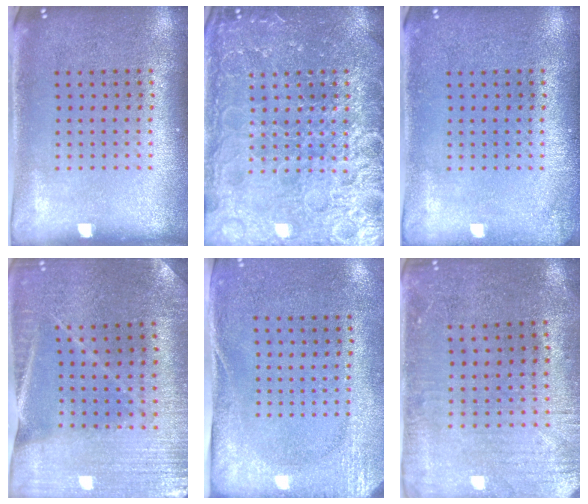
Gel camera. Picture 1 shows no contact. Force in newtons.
{"total": 7.0, "press": 7.0, "slide": 1.0}
{"total": 0.9, "press": 0.9, "slide": 0.1}
{"total": 1.4, "press": 1.4, "slide": 0.2}
{"total": 2.7, "press": 2.2, "slide": 1.7}
{"total": 0.6, "press": 0.4, "slide": 0.4}